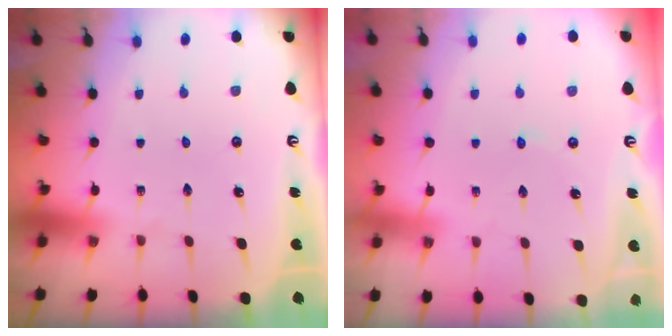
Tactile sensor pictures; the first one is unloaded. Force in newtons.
{"total": 1.6, "press": 1.6, "slide": 0.2}